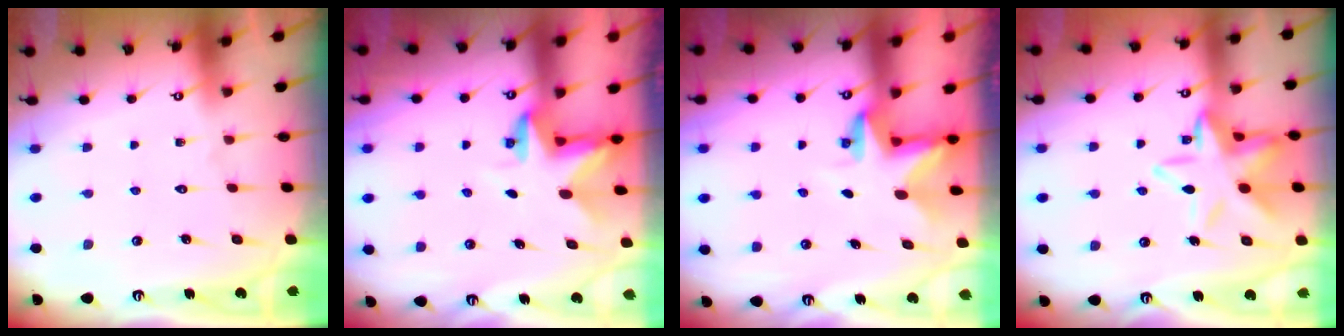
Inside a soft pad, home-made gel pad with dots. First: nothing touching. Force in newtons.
{"total": 2.8, "press": 2.8, "slide": 0.2}
{"total": 3.0, "press": 3.0, "slide": 0.1}
{"total": 14.4, "press": 14.3, "slide": 1.3}